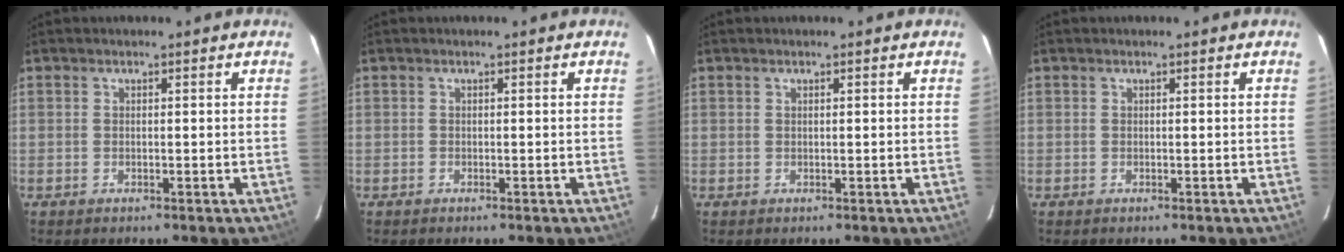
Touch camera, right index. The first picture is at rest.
{"total": 0.0}
{"total": 0.0}
{"total": 0.0}